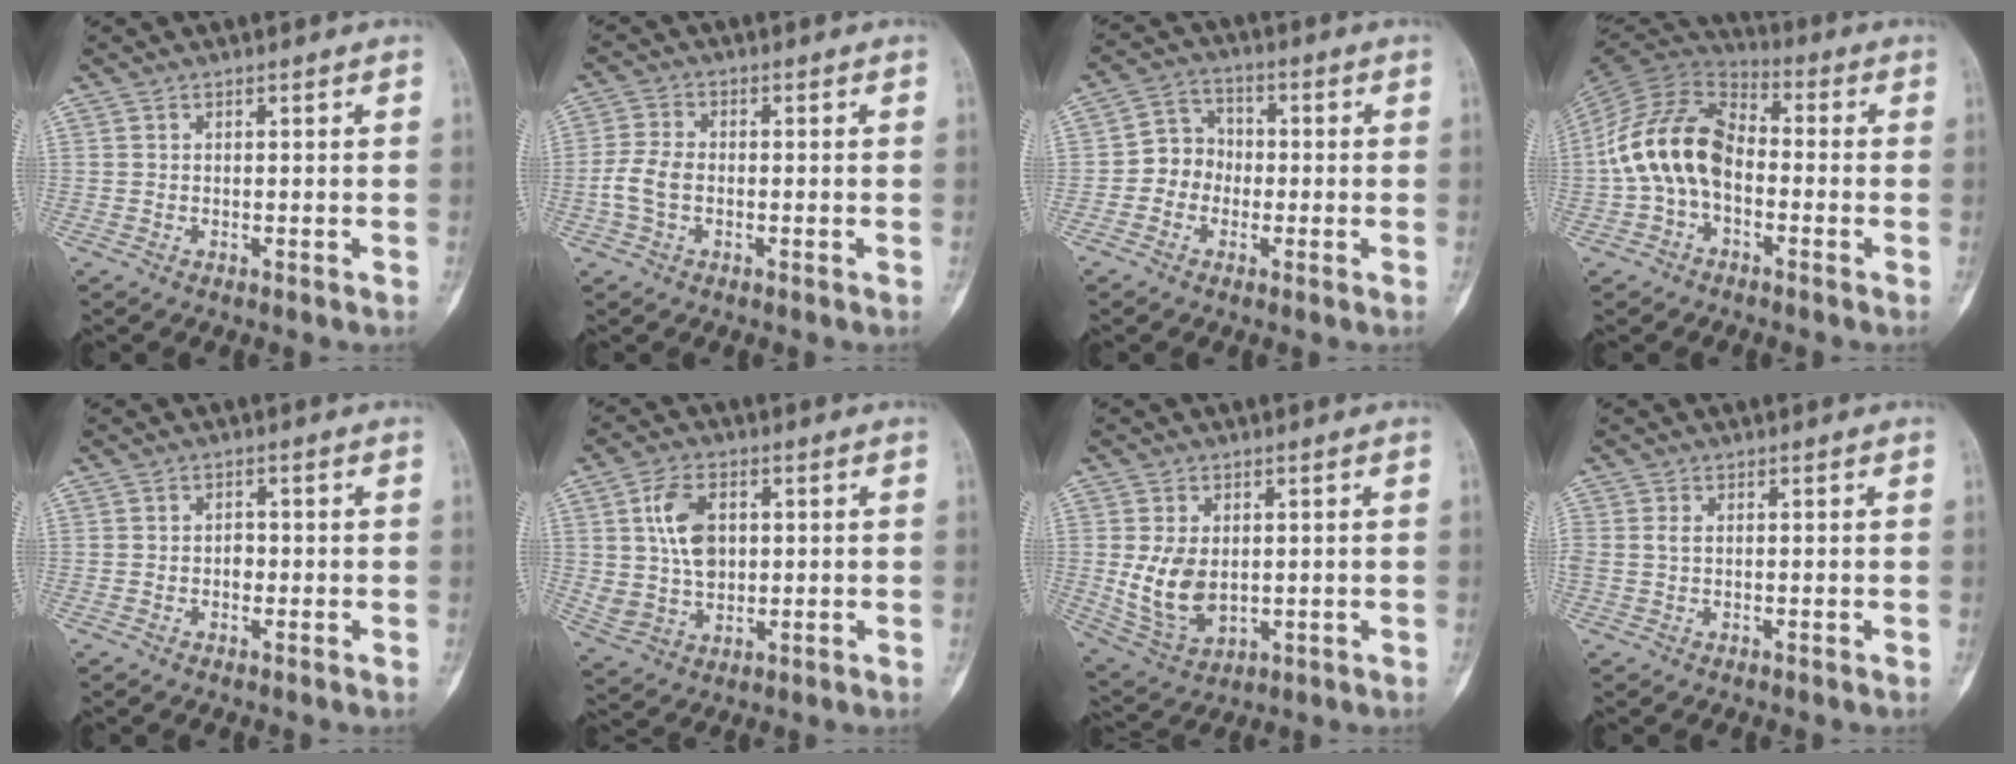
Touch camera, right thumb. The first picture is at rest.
{"total": 5.2, "force": [-1.1, 3.3, 3.9], "torque": [-0.091, 0.014, -0.026]}
{"total": 6.5, "force": [-1.5, 5.9, 2.4], "torque": [-0.006, 0.024, -0.043]}
{"total": 14.5, "force": [-2.2, 9.6, 10.7], "torque": [-0.197, 0.039, -0.053]}
{"total": 1.7, "force": [-0.4, 1.3, 1.0], "torque": [-0.001, 0.007, -0.011]}
{"total": 10.1, "force": [2.0, 6.7, 7.3], "torque": [-0.130, -0.006, 0.046]}
{"total": 9.6, "force": [0.0, 6.4, 7.1], "torque": [-0.120, -0.008, 0.019]}
{"total": 1.3, "force": [-0.1, 0.9, 1.0], "torque": [-0.021, 0.001, -0.004]}